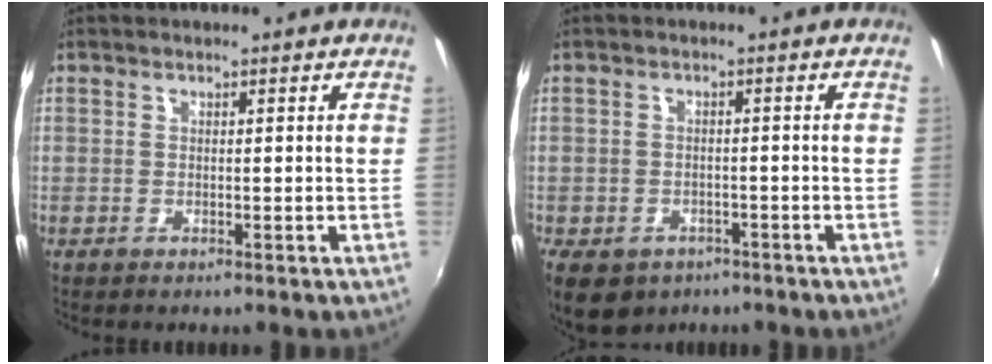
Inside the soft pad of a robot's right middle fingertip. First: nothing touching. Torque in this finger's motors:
{"motor_torque": [0.97, -0.71, 0.07, 0.05]}